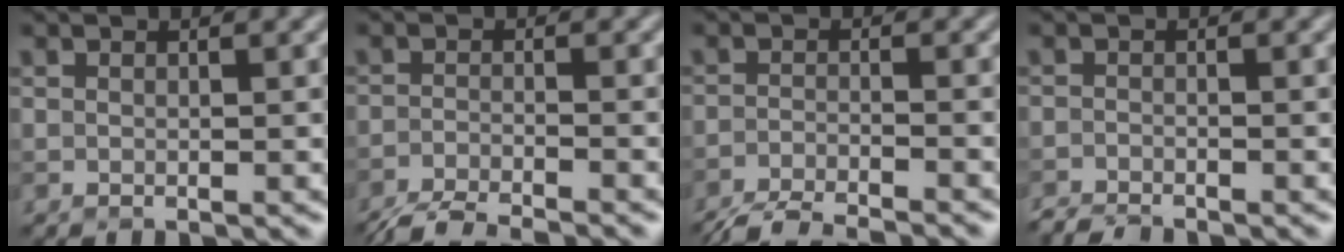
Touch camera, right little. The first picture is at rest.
{"total": 5.4, "force": [-4.9, 0.6, 2.2], "torque": [-0.041, -0.018, -0.089]}
{"total": 6.2, "force": [-5.8, 0.8, 2.2], "torque": [-0.042, -0.018, -0.098]}
{"total": 2.1, "force": [-2.0, 0.1, 0.4], "torque": [-0.009, -0.005, -0.040]}